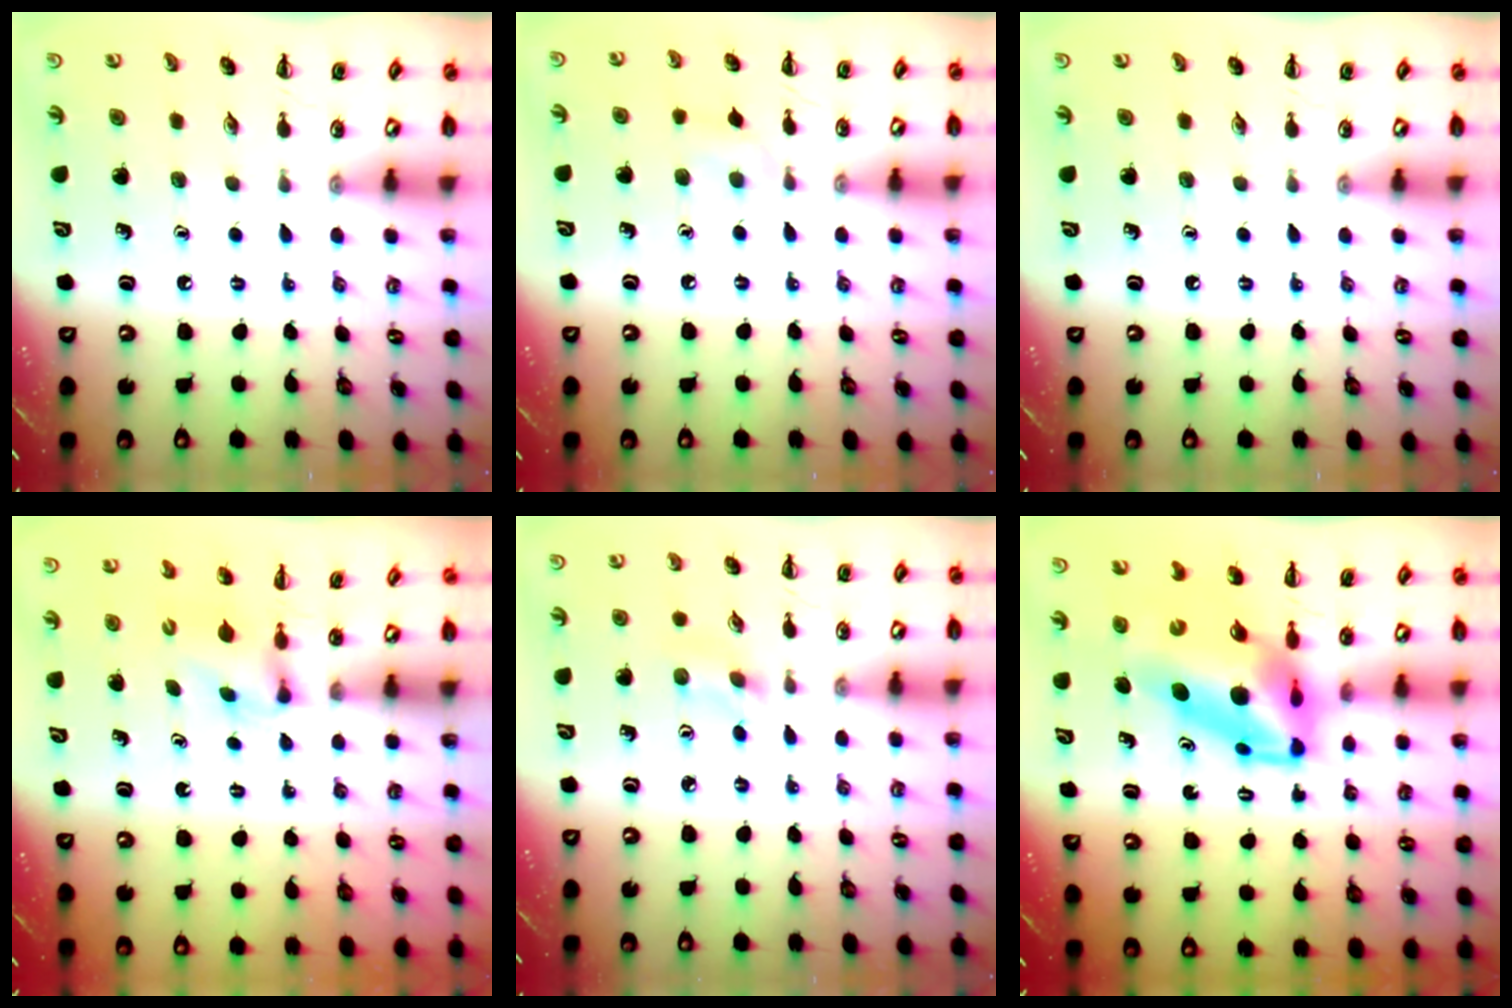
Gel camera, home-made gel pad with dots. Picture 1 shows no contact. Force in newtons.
{"total": 6.0, "press": 5.6, "slide": 2.0}
{"total": 0.0}
{"total": 2.2, "press": 1.9, "slide": 1.0}
{"total": 1.2, "press": 1.1, "slide": 0.3}
{"total": 8.6, "press": 8.1, "slide": 2.9}